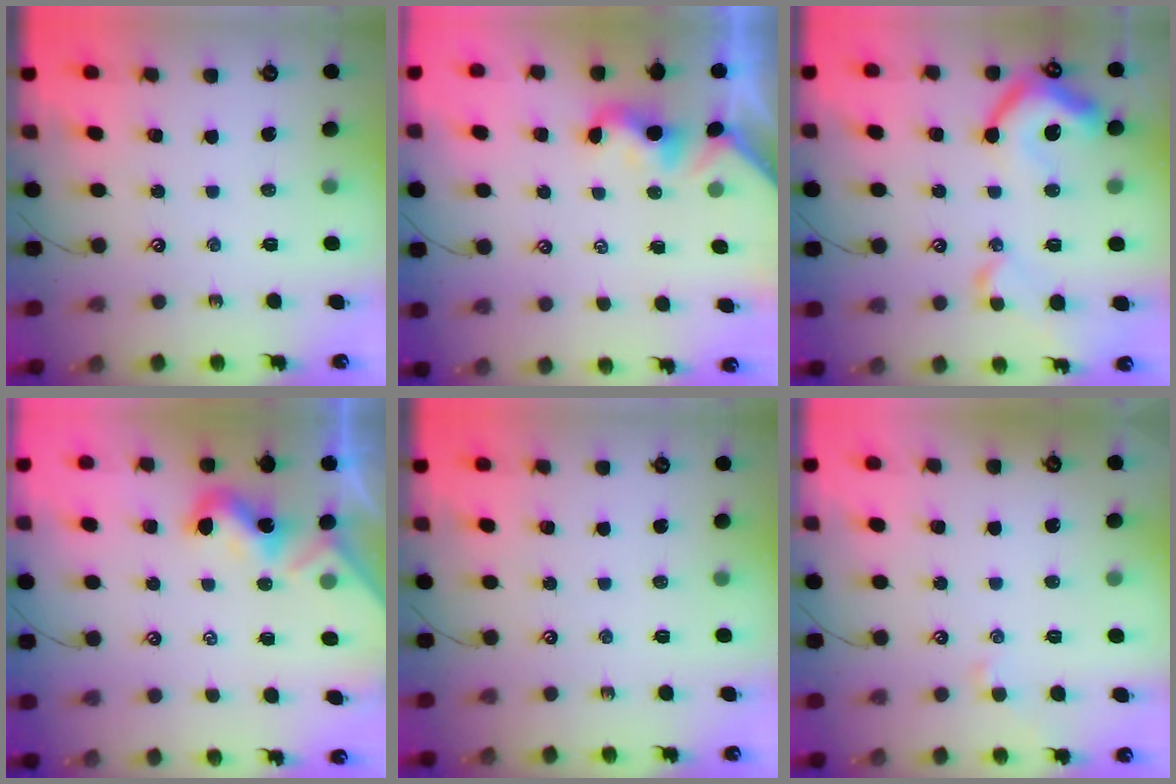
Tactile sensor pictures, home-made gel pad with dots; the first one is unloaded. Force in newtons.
{"total": 2.1, "press": 2.1, "slide": 0.5}
{"total": 13.6, "press": 13.5, "slide": 1.7}
{"total": 2.0, "press": 1.9, "slide": 0.5}
{"total": 0.0}
{"total": 0.6, "press": 0.3, "slide": 0.5}